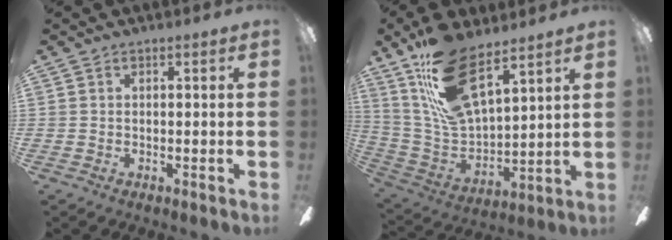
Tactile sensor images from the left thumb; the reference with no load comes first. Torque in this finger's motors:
{"motor_torque": [0.86, -0.17, 1.13, -1.64, 0.15]}